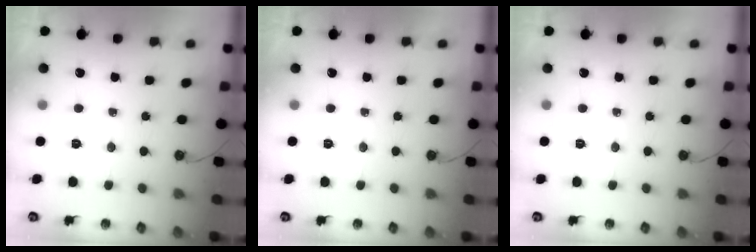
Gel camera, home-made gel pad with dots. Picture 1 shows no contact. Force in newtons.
{"total": 0.0}
{"total": 0.0}